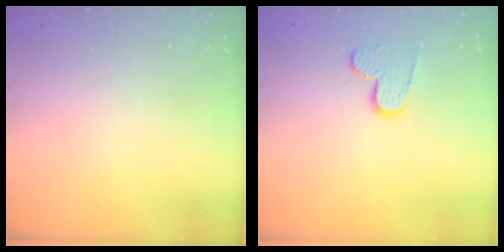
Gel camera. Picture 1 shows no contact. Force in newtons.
{"total": 8.3, "press": 8.2, "slide": 0.5}